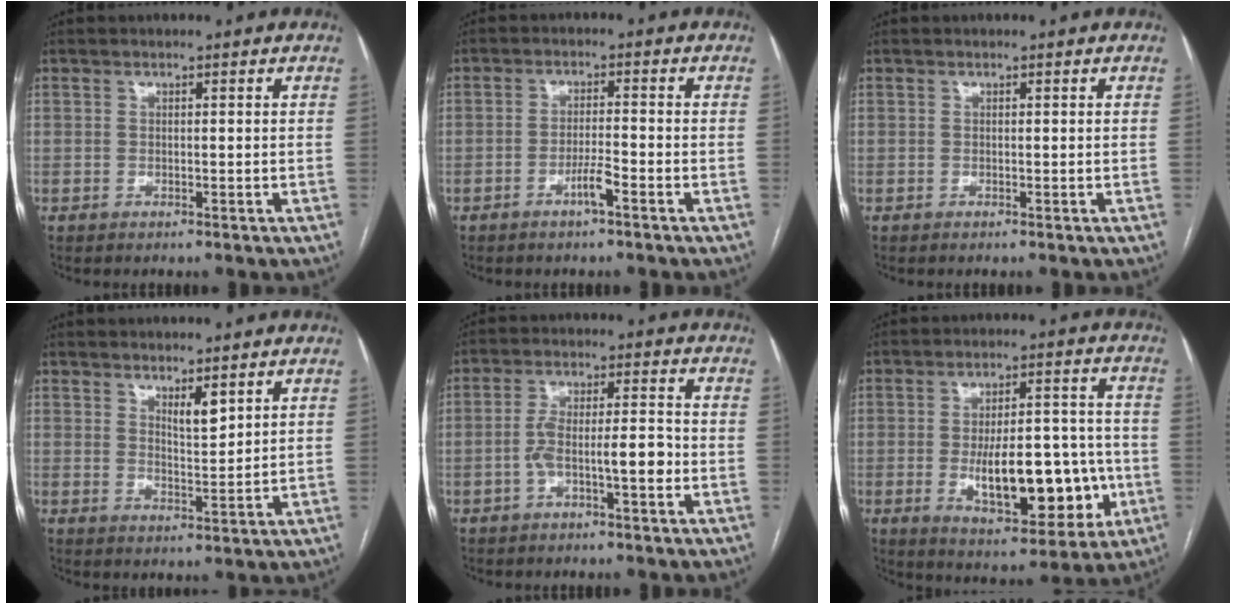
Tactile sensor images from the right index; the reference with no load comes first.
{"total": 3.3, "force": [-2.0, 0.0, 2.6], "torque": [-0.048, -0.001, -0.036]}
{"total": 0.0}
{"total": 3.3, "force": [2.1, 0.7, 2.4], "torque": [-0.043, -0.008, 0.041]}
{"total": 7.0, "force": [-2.4, 1.5, 6.4], "torque": [-0.118, 0.025, -0.039]}
{"total": 16.0, "force": [-3.4, 6.3, 14.3], "torque": [-0.212, 0.014, -0.040]}